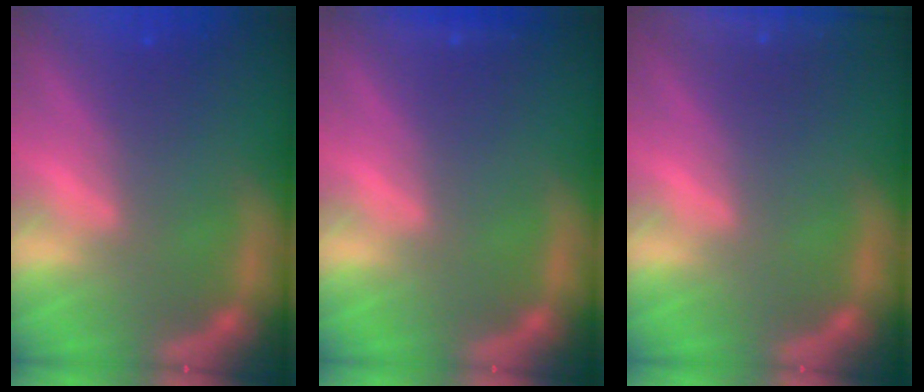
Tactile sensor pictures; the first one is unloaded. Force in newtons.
{"total": 0.9}
{"total": 9.5}